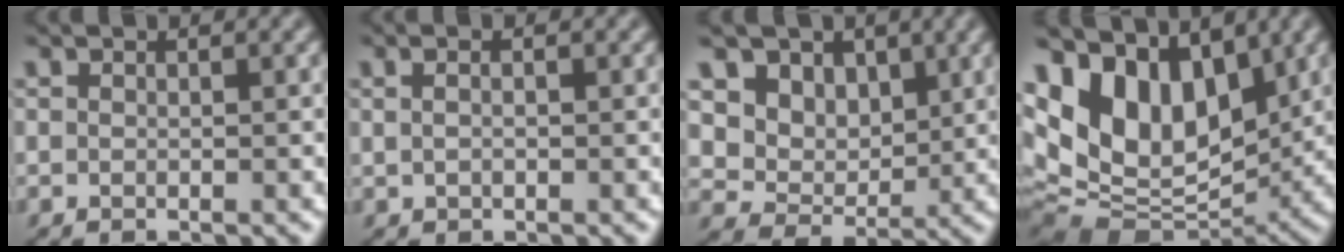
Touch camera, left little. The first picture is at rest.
{"total": 1.5, "force": [0.5, 0.8, 1.2], "torque": [-0.028, 0.008, 0.007]}
{"total": 6.9, "force": [3.4, 5.0, 3.3], "torque": [-0.083, -0.016, 0.066]}
{"total": 12.0, "force": [3.1, 7.8, 8.6], "torque": [-0.176, 0.014, 0.046]}